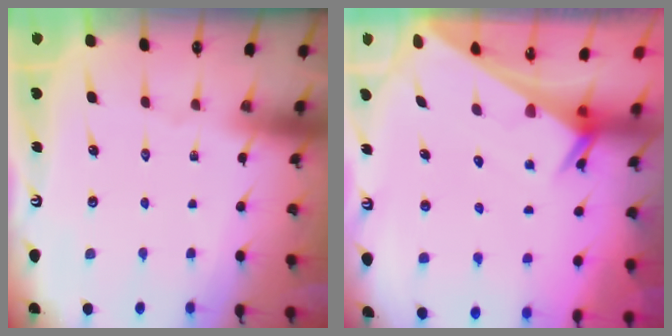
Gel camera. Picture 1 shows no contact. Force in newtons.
{"total": 2.5, "press": 2.5, "slide": 0.1}